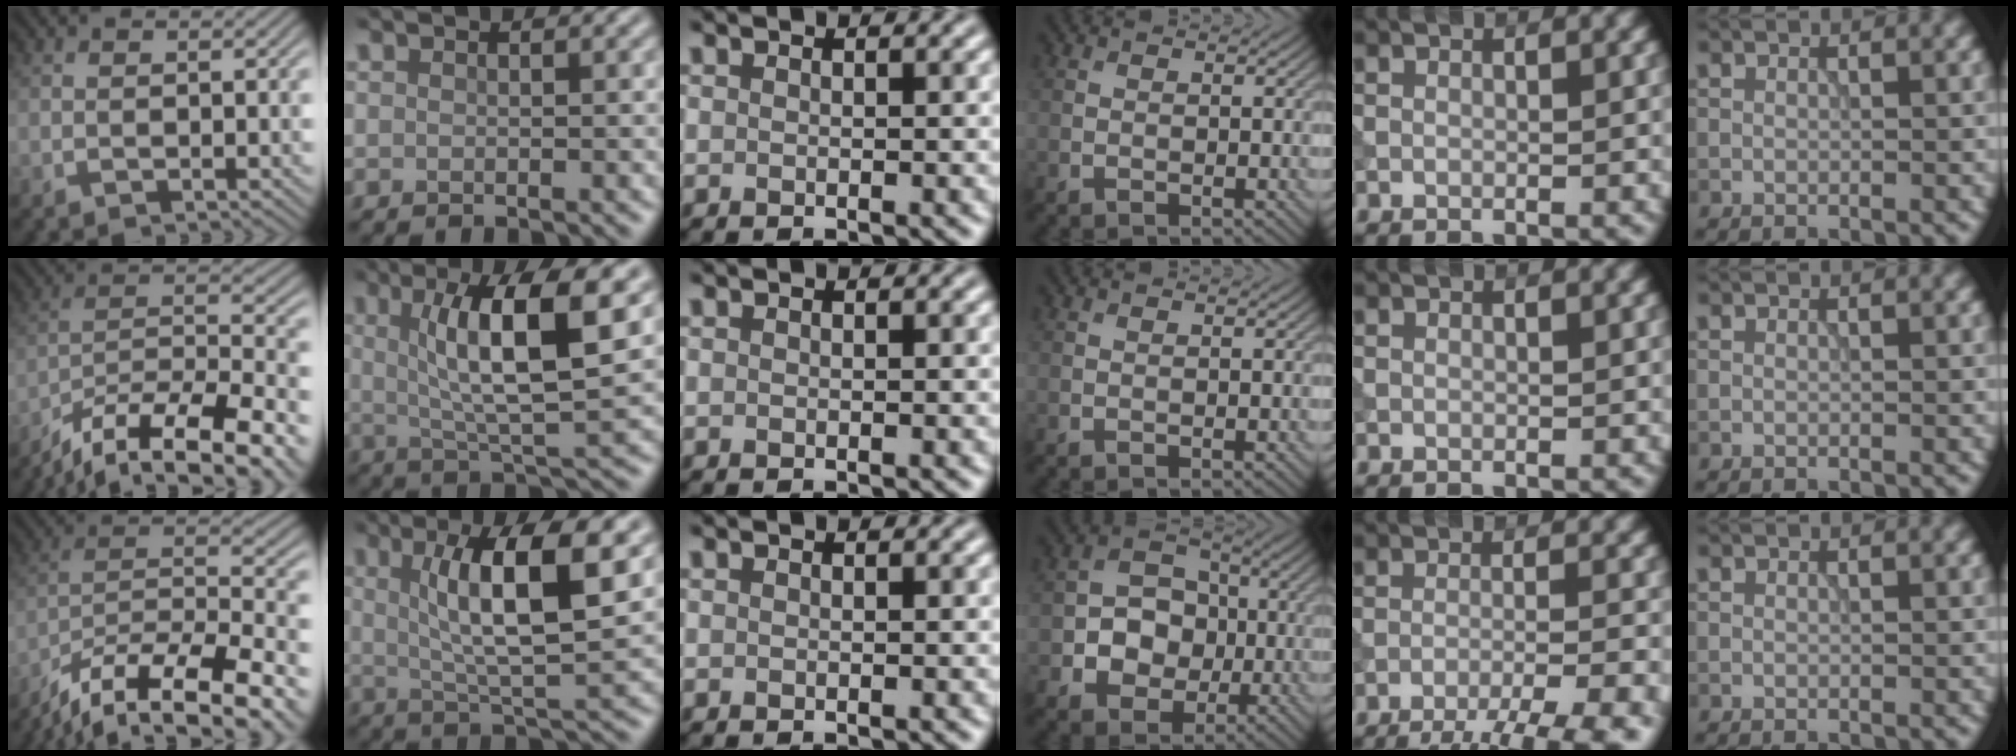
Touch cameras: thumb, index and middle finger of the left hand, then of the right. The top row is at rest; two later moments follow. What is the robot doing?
{"motion": "extract", "object": "tissue"}